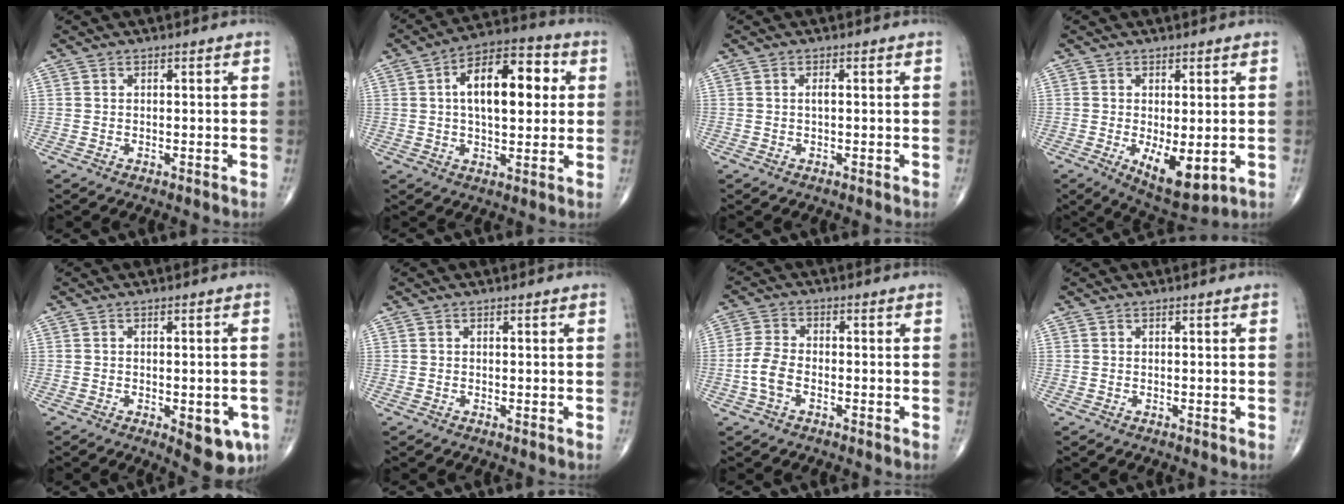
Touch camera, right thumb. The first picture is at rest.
{"total": 15.2, "force": [2.7, 7.6, 12.9], "torque": [-0.181, 0.018, 0.036]}
{"total": 0.8, "force": [0.1, 0.1, 0.7], "torque": [-0.017, -0.001, 0.001]}
{"total": 8.5, "force": [-1.7, 3.6, 7.6], "torque": [-0.109, -0.023, -0.014]}
{"total": 8.1, "force": [-3.0, 3.2, 6.8], "torque": [-0.066, -0.002, -0.028]}
{"total": 0.0}
{"total": 4.6, "force": [-1.5, 2.6, 3.4], "torque": [-0.079, 0.014, -0.033]}
{"total": 0.0}